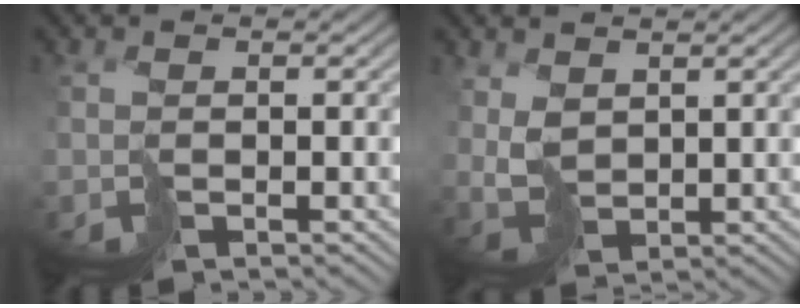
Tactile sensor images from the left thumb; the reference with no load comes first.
{"total": 3.7, "force": [1.9, 2.2, 2.3], "torque": [-0.064, -0.002, 0.043]}